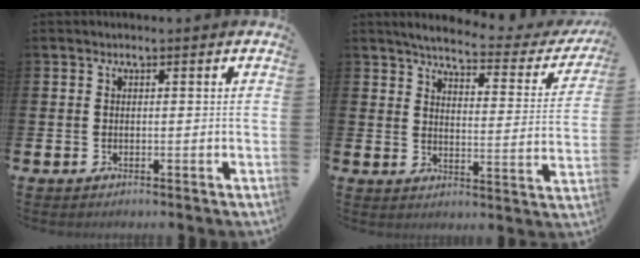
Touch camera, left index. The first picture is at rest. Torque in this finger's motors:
{"motor_torque": [0.99, -1.15, 0.30, 0.00]}